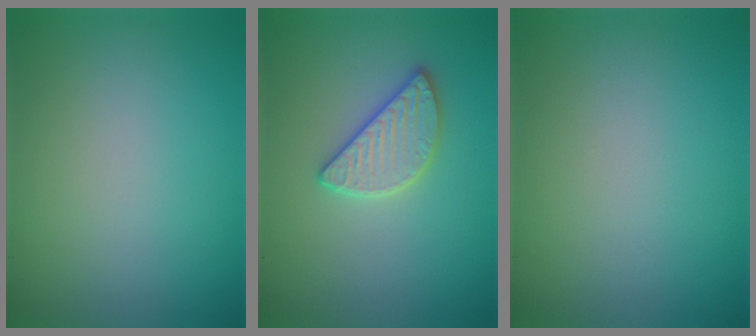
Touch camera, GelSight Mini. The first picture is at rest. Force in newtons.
{"total": 2.8, "press": 2.8, "slide": 0.2}
{"total": 0.0}